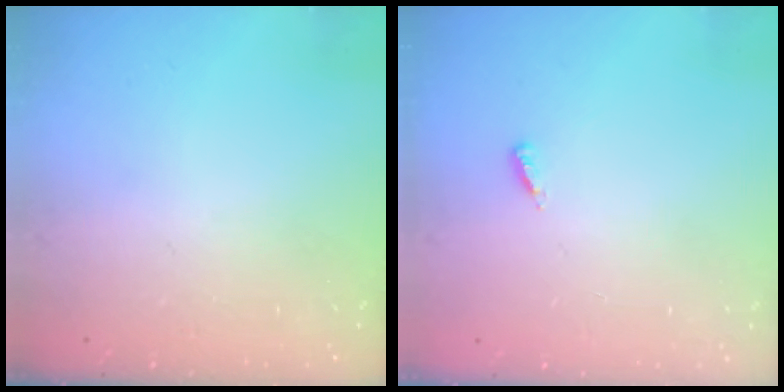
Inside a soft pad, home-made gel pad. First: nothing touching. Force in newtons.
{"total": 3.2, "press": 3.2, "slide": 0.5}